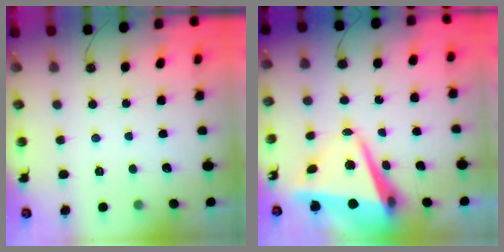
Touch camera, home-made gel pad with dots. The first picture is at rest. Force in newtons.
{"total": 10.7, "press": 10.7, "slide": 0.9}